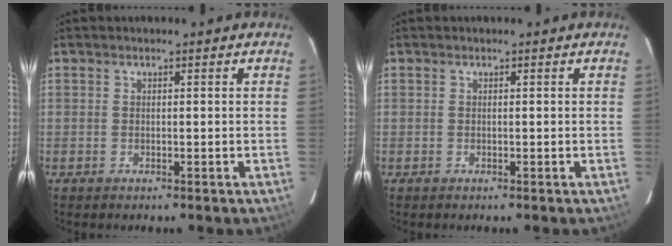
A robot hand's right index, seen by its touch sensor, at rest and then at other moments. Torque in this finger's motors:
{"motor_torque": [-0.01, 0.01, 0.01, 0.00]}